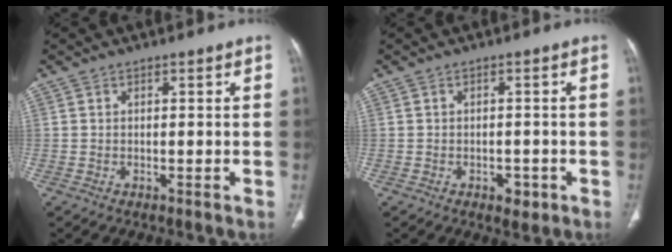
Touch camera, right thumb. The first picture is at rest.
{"total": 2.8, "force": [-1.3, 1.9, 1.7], "torque": [-0.011, 0.004, -0.012]}